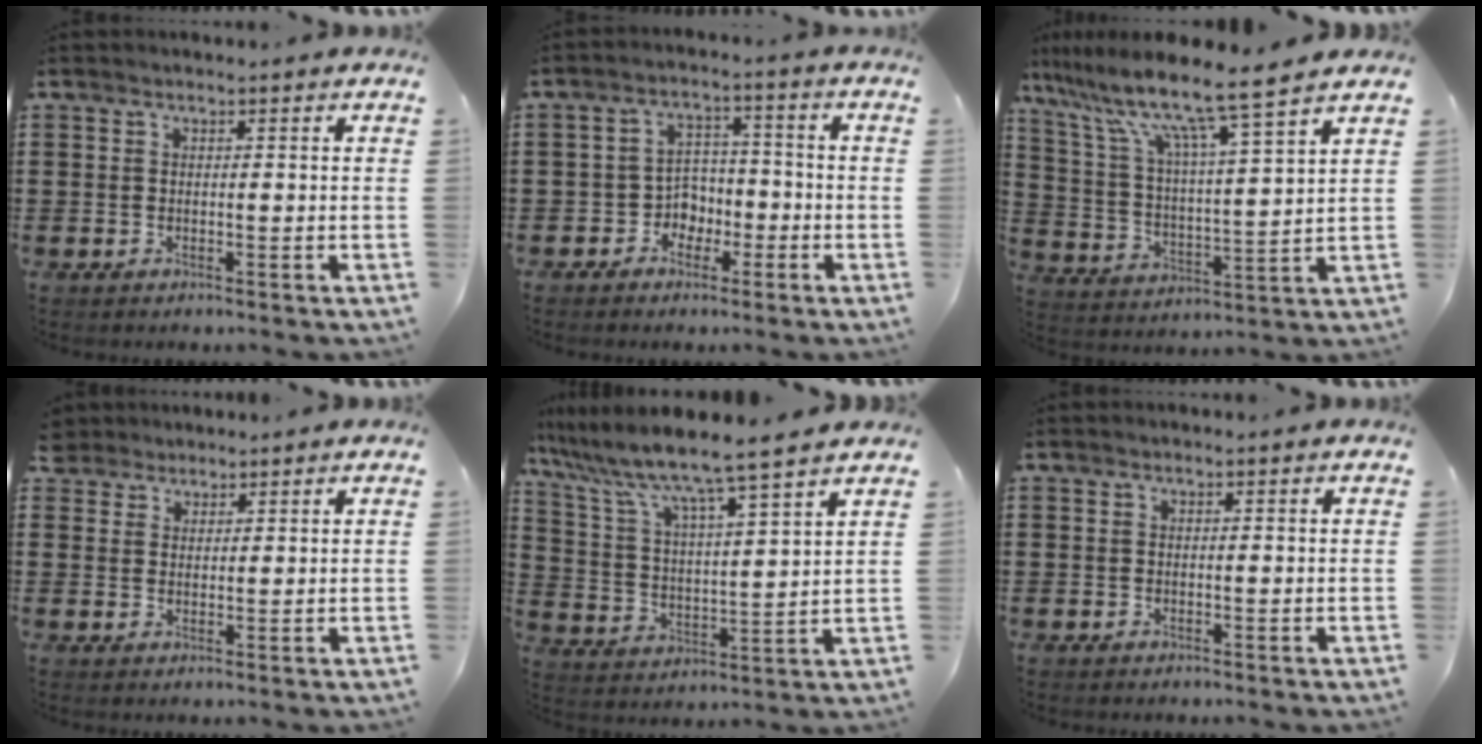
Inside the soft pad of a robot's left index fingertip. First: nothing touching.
{"total": 4.0, "force": [-2.3, 3.1, 1.0], "torque": [-0.030, 0.008, -0.049]}
{"total": 9.6, "force": [7.8, -0.5, 5.7], "torque": [-0.142, -0.051, 0.123]}
{"total": 2.6, "force": [2.2, 1.5, -0.1], "torque": [-0.008, 0.010, 0.043]}
{"total": 7.3, "force": [6.4, -0.7, 3.3], "torque": [-0.093, -0.046, 0.101]}
{"total": 0.0}